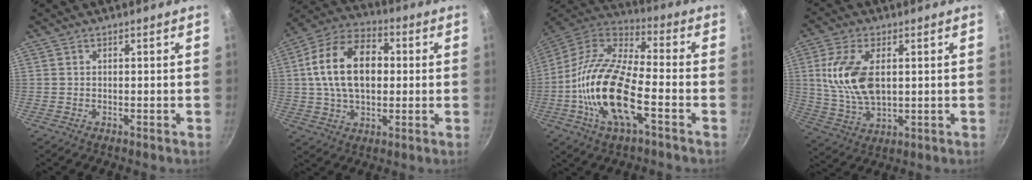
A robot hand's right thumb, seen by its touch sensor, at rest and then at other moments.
{"total": 17.4, "force": [1.9, 11.2, 13.2], "torque": [-0.203, 0.025, 0.018]}
{"total": 20.0, "force": [-5.6, 8.0, 17.5], "torque": [-0.336, 0.034, -0.123]}
{"total": 13.0, "force": [2.2, 7.1, 10.6], "torque": [-0.203, -0.012, 0.048]}